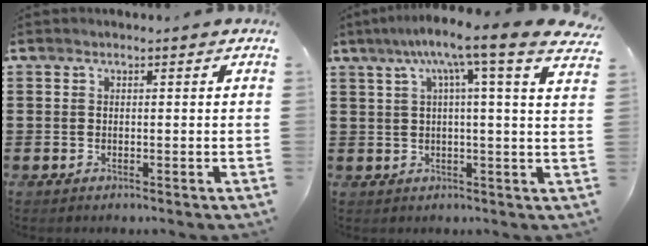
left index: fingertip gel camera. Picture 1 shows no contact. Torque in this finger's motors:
{"motor_torque": [2.14, 0.00, 0.92, 0.21]}